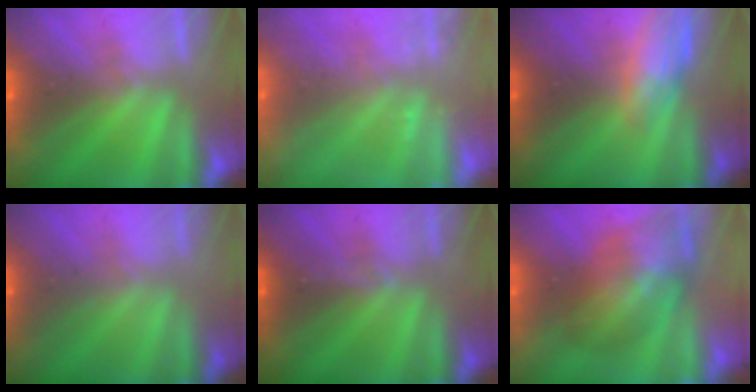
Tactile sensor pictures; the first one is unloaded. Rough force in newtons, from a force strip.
{"total": 2.3}
{"total": 2.7}
{"total": 2.4}
{"total": 2.7}
{"total": 8.7}